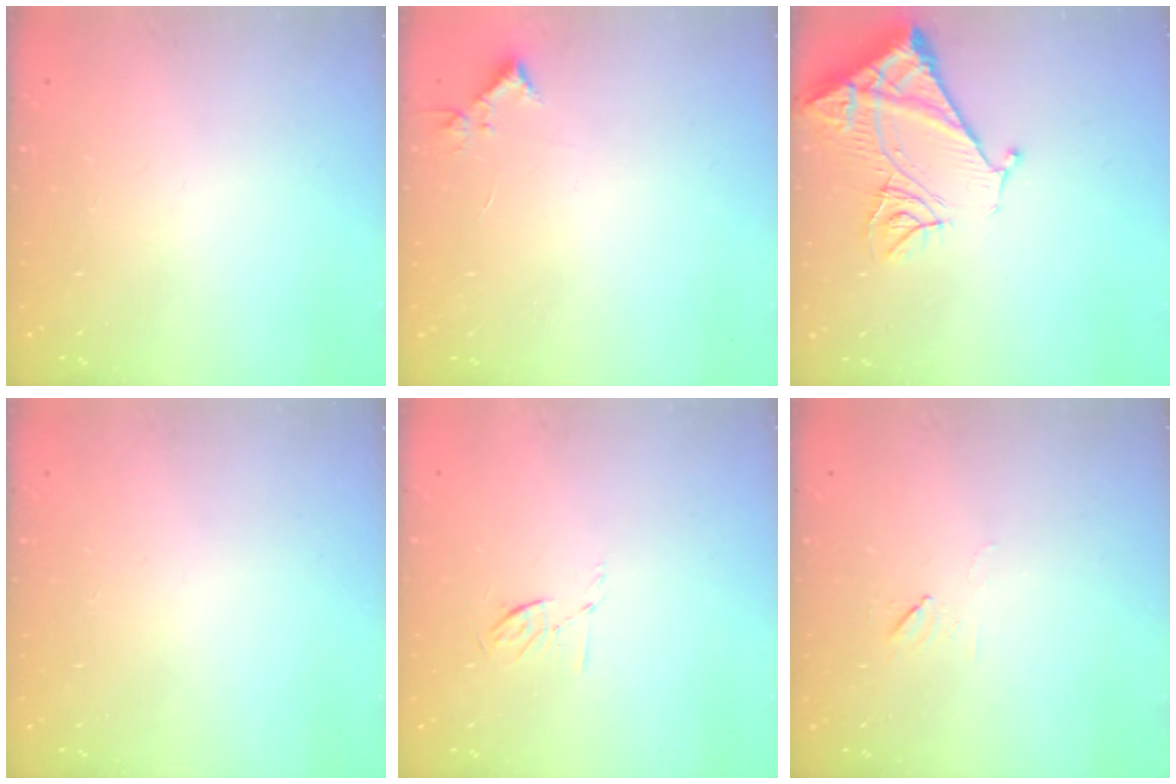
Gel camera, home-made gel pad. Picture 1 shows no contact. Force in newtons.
{"total": 4.4, "press": 4.4, "slide": 0.5}
{"total": 14.3, "press": 14.2, "slide": 1.8}
{"total": 0.0}
{"total": 5.4, "press": 5.1, "slide": 1.8}
{"total": 5.4, "press": 5.3, "slide": 1.0}